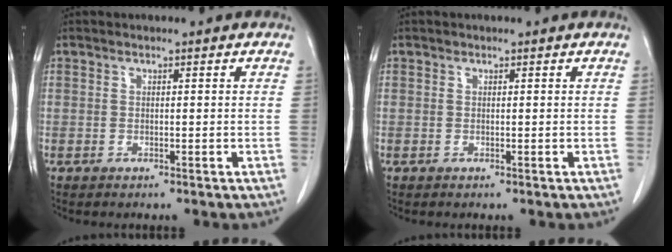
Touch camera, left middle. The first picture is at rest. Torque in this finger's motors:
{"motor_torque": [0.13, -0.12, -0.02, 0.00]}